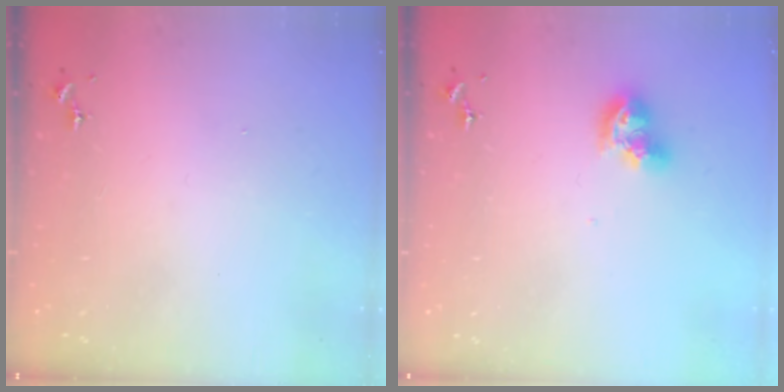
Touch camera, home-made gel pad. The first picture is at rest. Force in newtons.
{"total": 9.2, "press": 9.2, "slide": 1.1}